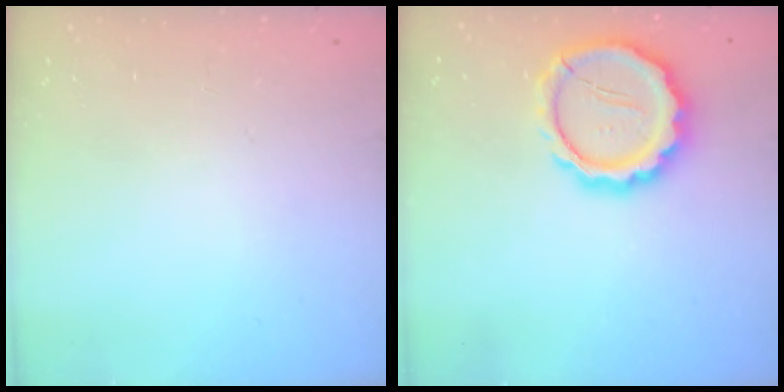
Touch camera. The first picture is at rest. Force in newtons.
{"total": 15.7, "press": 15.4, "slide": 3.1}